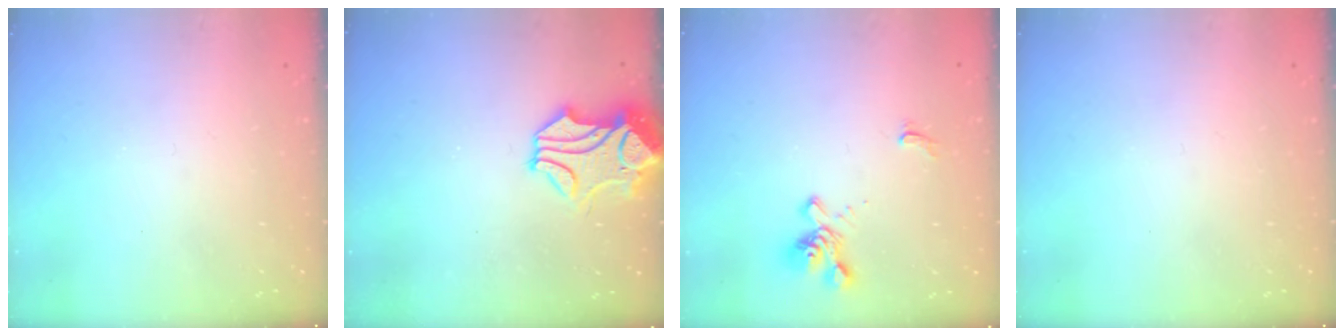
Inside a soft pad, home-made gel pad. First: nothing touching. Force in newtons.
{"total": 1.3, "press": 0.5, "slide": 1.3}
{"total": 1.7, "press": 1.1, "slide": 1.3}
{"total": 0.0}